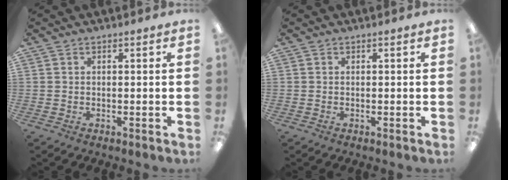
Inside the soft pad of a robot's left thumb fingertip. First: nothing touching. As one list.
[{"total": 0.0}]